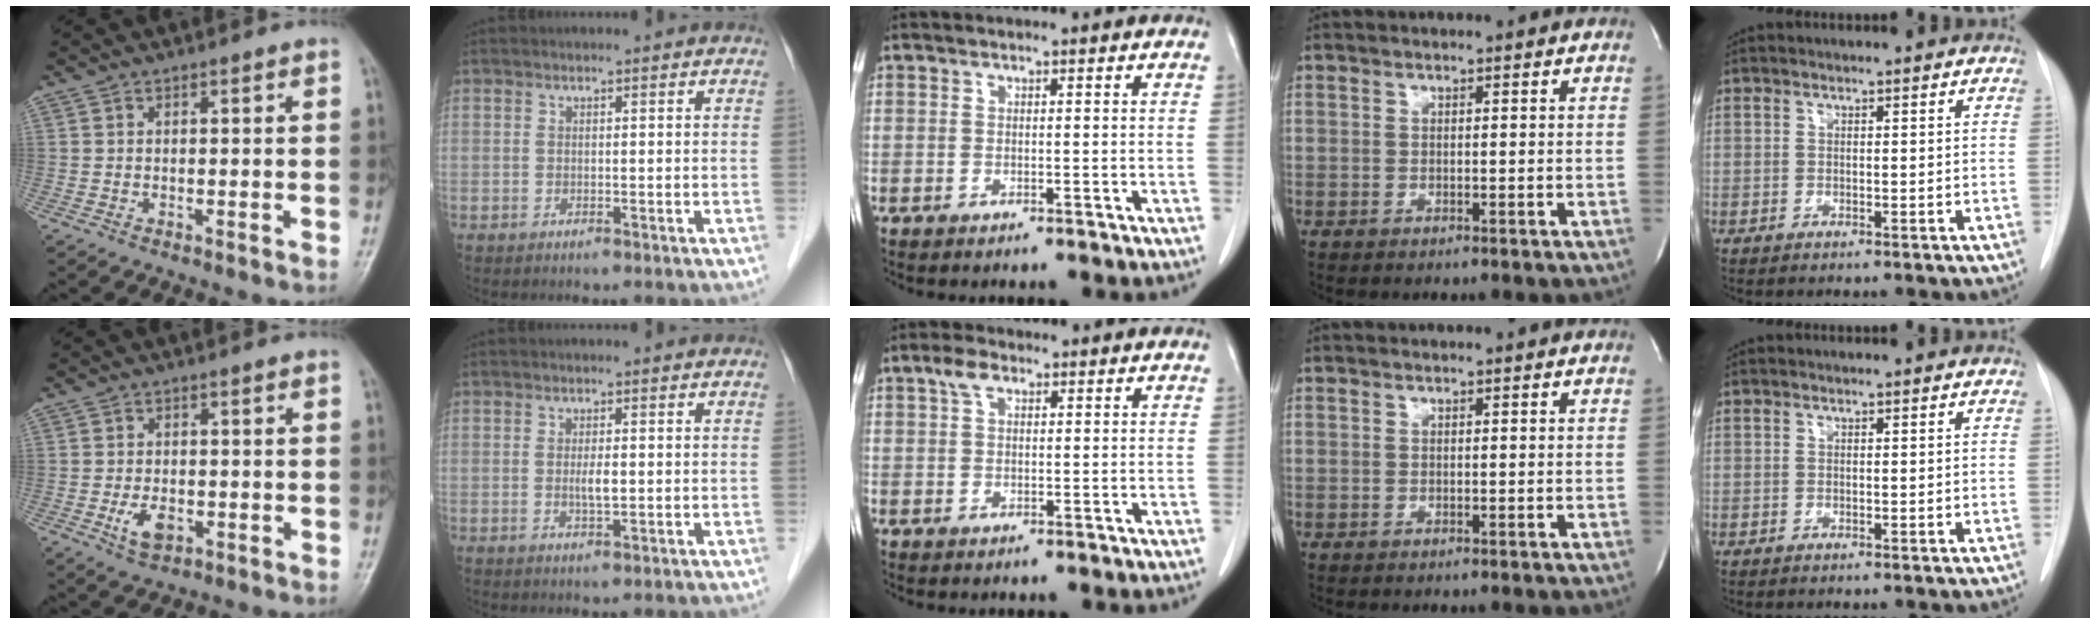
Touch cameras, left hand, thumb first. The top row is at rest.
{"thumb": {"total": 4.5, "force": [-1.4, 2.7, 3.3], "torque": [-0.058, 0.001, -0.020]}, "index": {"total": 2.0, "force": [0.0, 0.3, 1.9], "torque": [-0.039, -0.002, 0.002]}, "middle": {"total": 2.6, "force": [1.3, 1.4, 1.8], "torque": [-0.040, 0.013, 0.027]}}